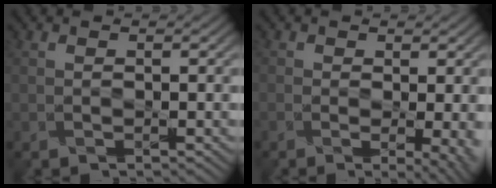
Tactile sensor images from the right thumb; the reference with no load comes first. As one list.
[{"total": 5.6, "force": [-1.2, 2.4, 5.0], "torque": [-0.055, -0.008, -0.006]}]